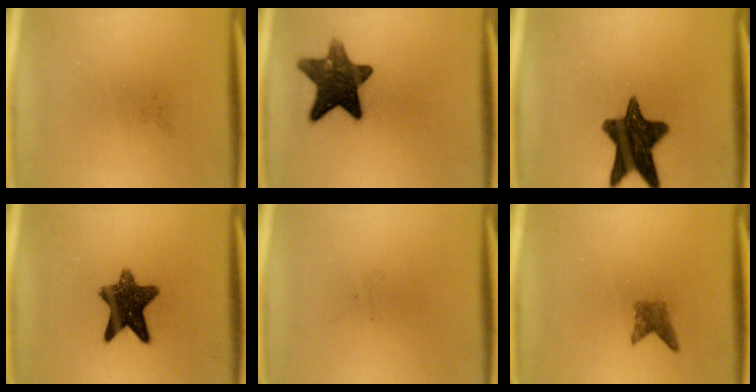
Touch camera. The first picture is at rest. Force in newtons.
{"total": 12.3}
{"total": 13.6}
{"total": 10.7}
{"total": 0.0}
{"total": 2.0}